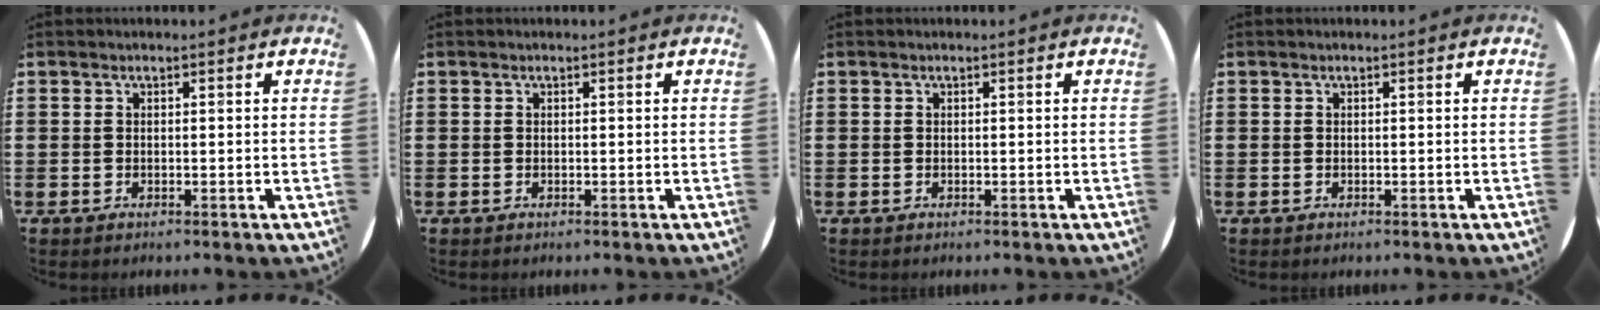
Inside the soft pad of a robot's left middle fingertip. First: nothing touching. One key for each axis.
{"total": 0.0}
{"total": 0.0}
{"total": 0.0}